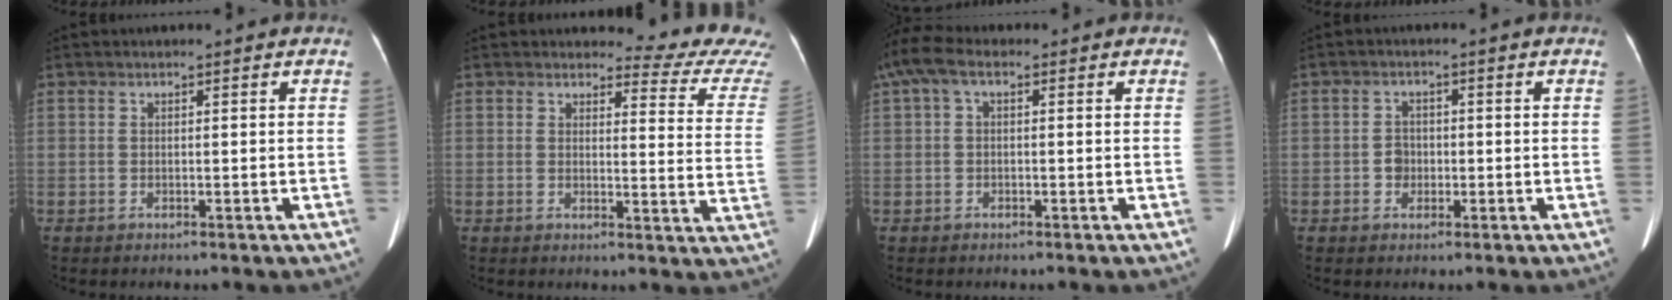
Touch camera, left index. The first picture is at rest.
{"total": 11.1, "force": [11.0, 0.5, 1.2], "torque": [0.003, -0.091, 0.094]}
{"total": 5.2, "force": [2.1, 2.5, 4.1], "torque": [-0.093, 0.038, 0.040]}
{"total": 2.2, "force": [-0.5, 1.9, 0.9], "torque": [-0.015, 0.006, -0.008]}